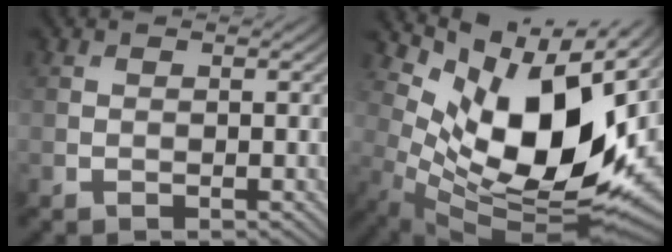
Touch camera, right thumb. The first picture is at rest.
{"total": 15.2, "force": [3.8, 7.5, 12.6], "torque": [-0.217, -0.025, 0.073]}